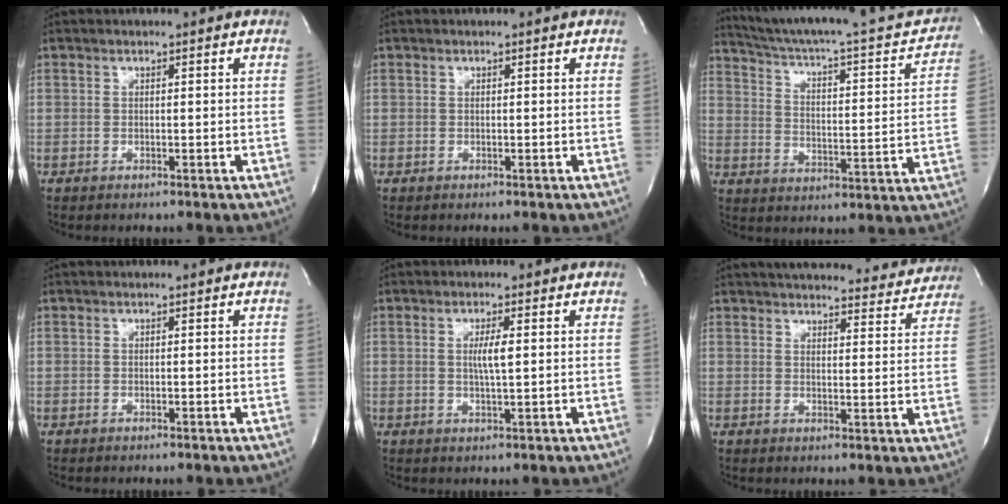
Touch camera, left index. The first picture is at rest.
{"total": 0.0}
{"total": 24.6, "force": [22.3, 2.8, 9.9], "torque": [-0.149, -0.034, 0.296]}
{"total": 0.0}
{"total": 3.0, "force": [0.5, 0.1, 2.9], "torque": [-0.057, -0.003, 0.009]}
{"total": 19.9, "force": [18.8, 4.1, 5.4], "torque": [-0.073, -0.013, 0.225]}